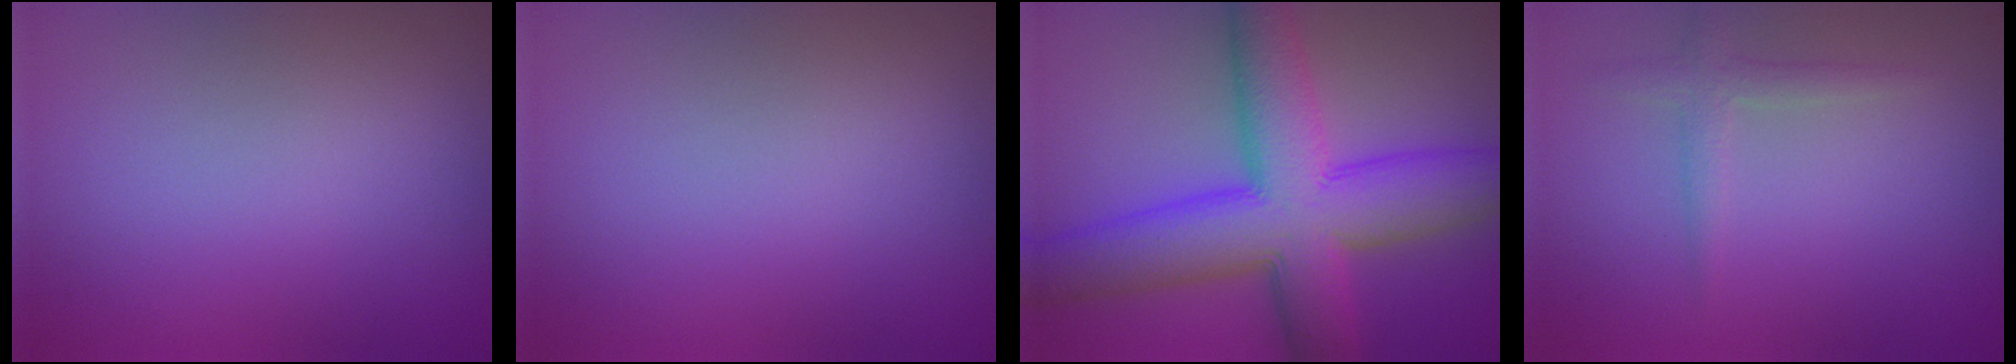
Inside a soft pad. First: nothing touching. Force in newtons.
{"total": 0.0}
{"total": 11.6, "press": 11.6, "slide": 0.1}
{"total": 1.7, "press": 1.7, "slide": 0.1}